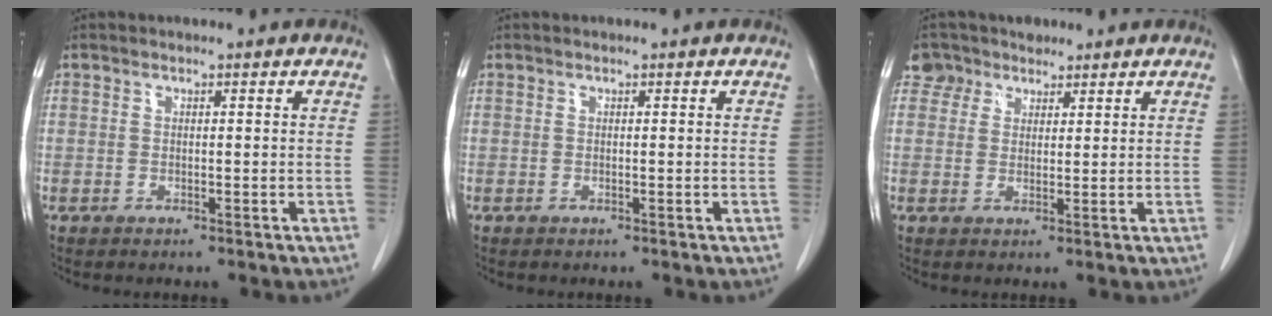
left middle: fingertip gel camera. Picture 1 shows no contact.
{"total": 0.0}
{"total": 3.9, "force": [2.5, 3.0, -0.4], "torque": [0.010, 0.015, 0.041]}